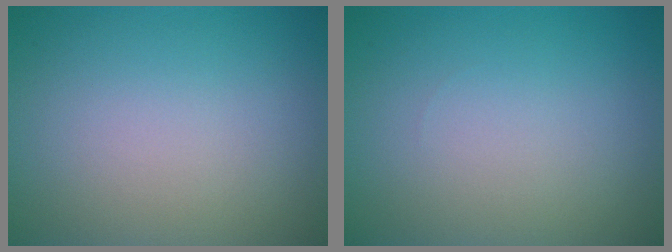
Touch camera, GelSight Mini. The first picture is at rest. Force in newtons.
{"total": 0.0}